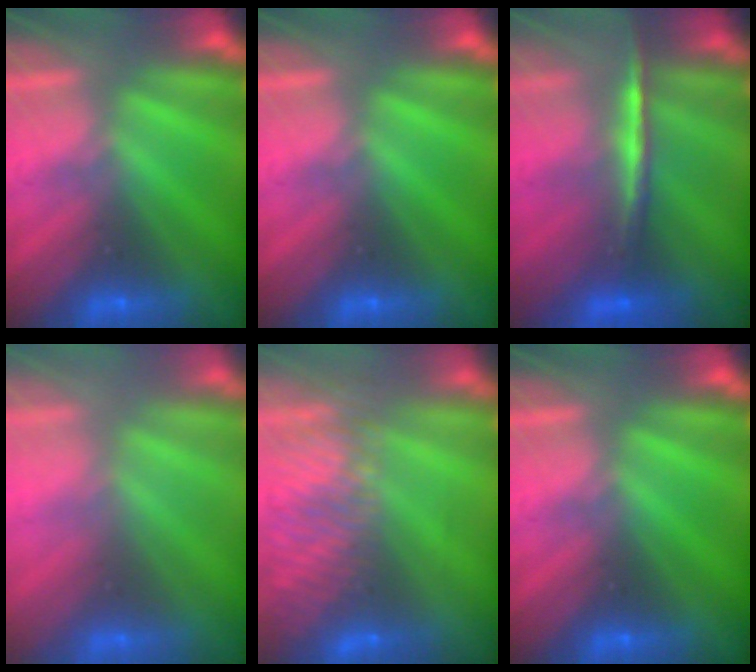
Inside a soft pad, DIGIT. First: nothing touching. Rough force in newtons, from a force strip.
{"total": 0.0}
{"total": 2.0}
{"total": 2.9}
{"total": 8.5}
{"total": 0.0}